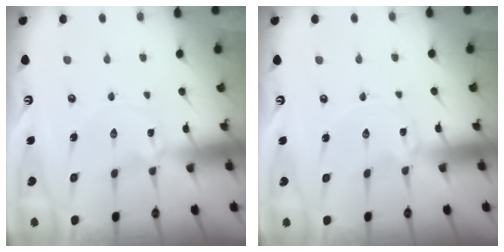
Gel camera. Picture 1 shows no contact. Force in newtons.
{"total": 0.0}